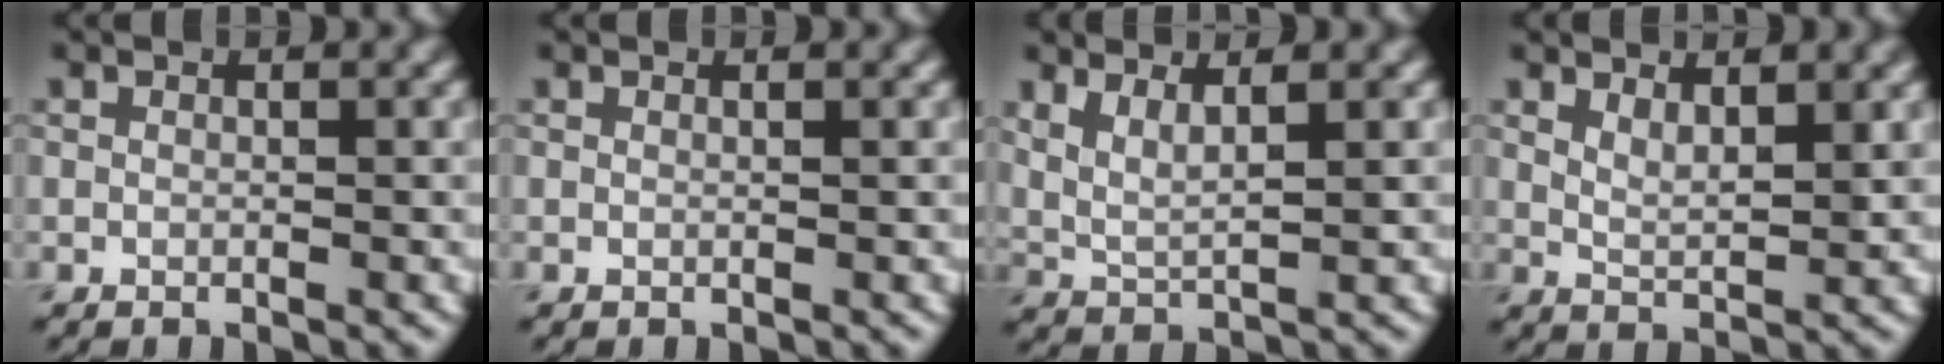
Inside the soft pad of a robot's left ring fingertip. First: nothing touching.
{"total": 0.7, "force": [0.4, 0.3, 0.5], "torque": [-0.002, -0.001, -0.001]}
{"total": 2.7, "force": [1.7, 0.7, 2.0], "torque": [-0.043, -0.009, 0.036]}
{"total": 2.3, "force": [1.5, 0.6, 1.5], "torque": [-0.028, -0.005, 0.029]}